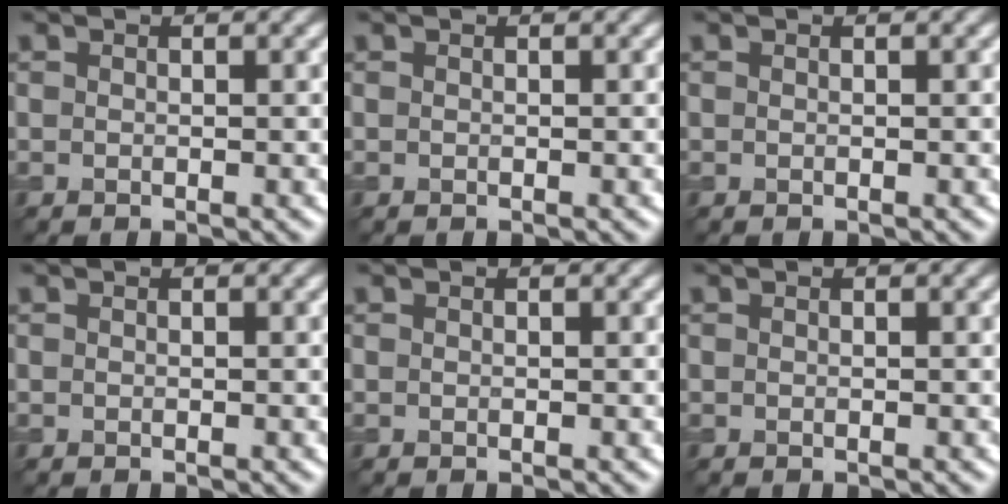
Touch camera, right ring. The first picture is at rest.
{"total": 0.0}
{"total": 0.0}
{"total": 0.0}
{"total": 0.0}
{"total": 0.0}